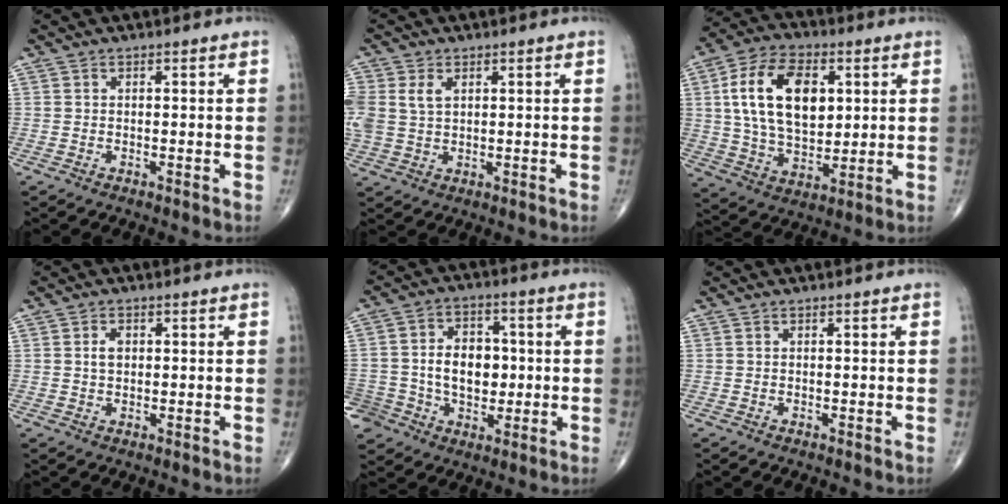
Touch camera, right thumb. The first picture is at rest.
{"total": 6.9, "force": [2.0, 4.7, 4.7], "torque": [-0.119, 0.003, 0.047]}
{"total": 17.5, "force": [4.0, 10.5, 13.5], "torque": [-0.220, -0.003, 0.073]}
{"total": 2.4, "force": [0.5, 1.7, 1.6], "torque": [-0.025, 0.002, 0.009]}
{"total": 13.8, "force": [-1.3, 11.4, 7.7], "torque": [-0.097, 0.033, -0.010]}
{"total": 0.0}